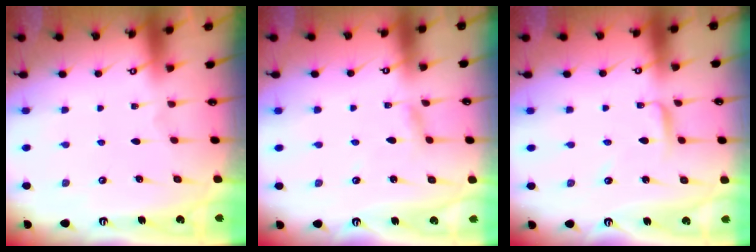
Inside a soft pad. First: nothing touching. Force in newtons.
{"total": 1.9, "press": 1.9, "slide": 0.1}
{"total": 2.9, "press": 2.9, "slide": 0.2}